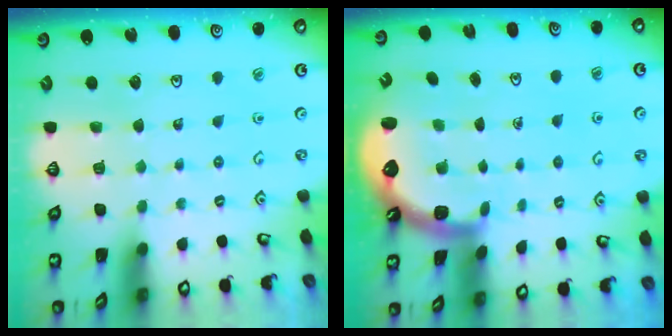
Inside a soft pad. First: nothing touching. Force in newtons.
{"total": 1.6, "press": 1.4, "slide": 0.6}